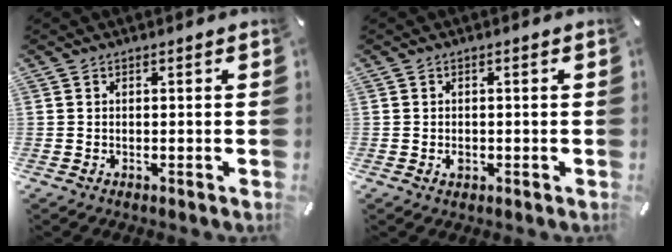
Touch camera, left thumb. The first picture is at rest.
{"total": 1.3, "force": [-0.2, 1.0, 0.8], "torque": [-0.015, 0.003, -0.005]}